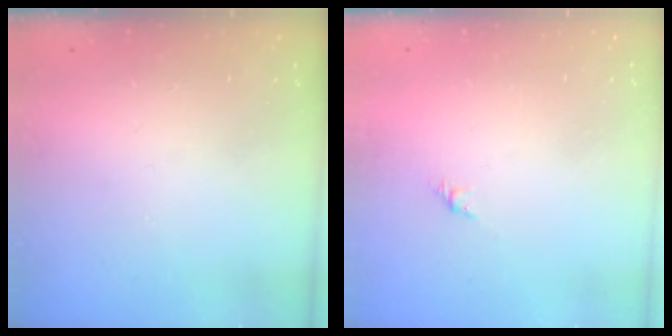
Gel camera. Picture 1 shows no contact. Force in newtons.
{"total": 3.0, "press": 2.9, "slide": 0.7}